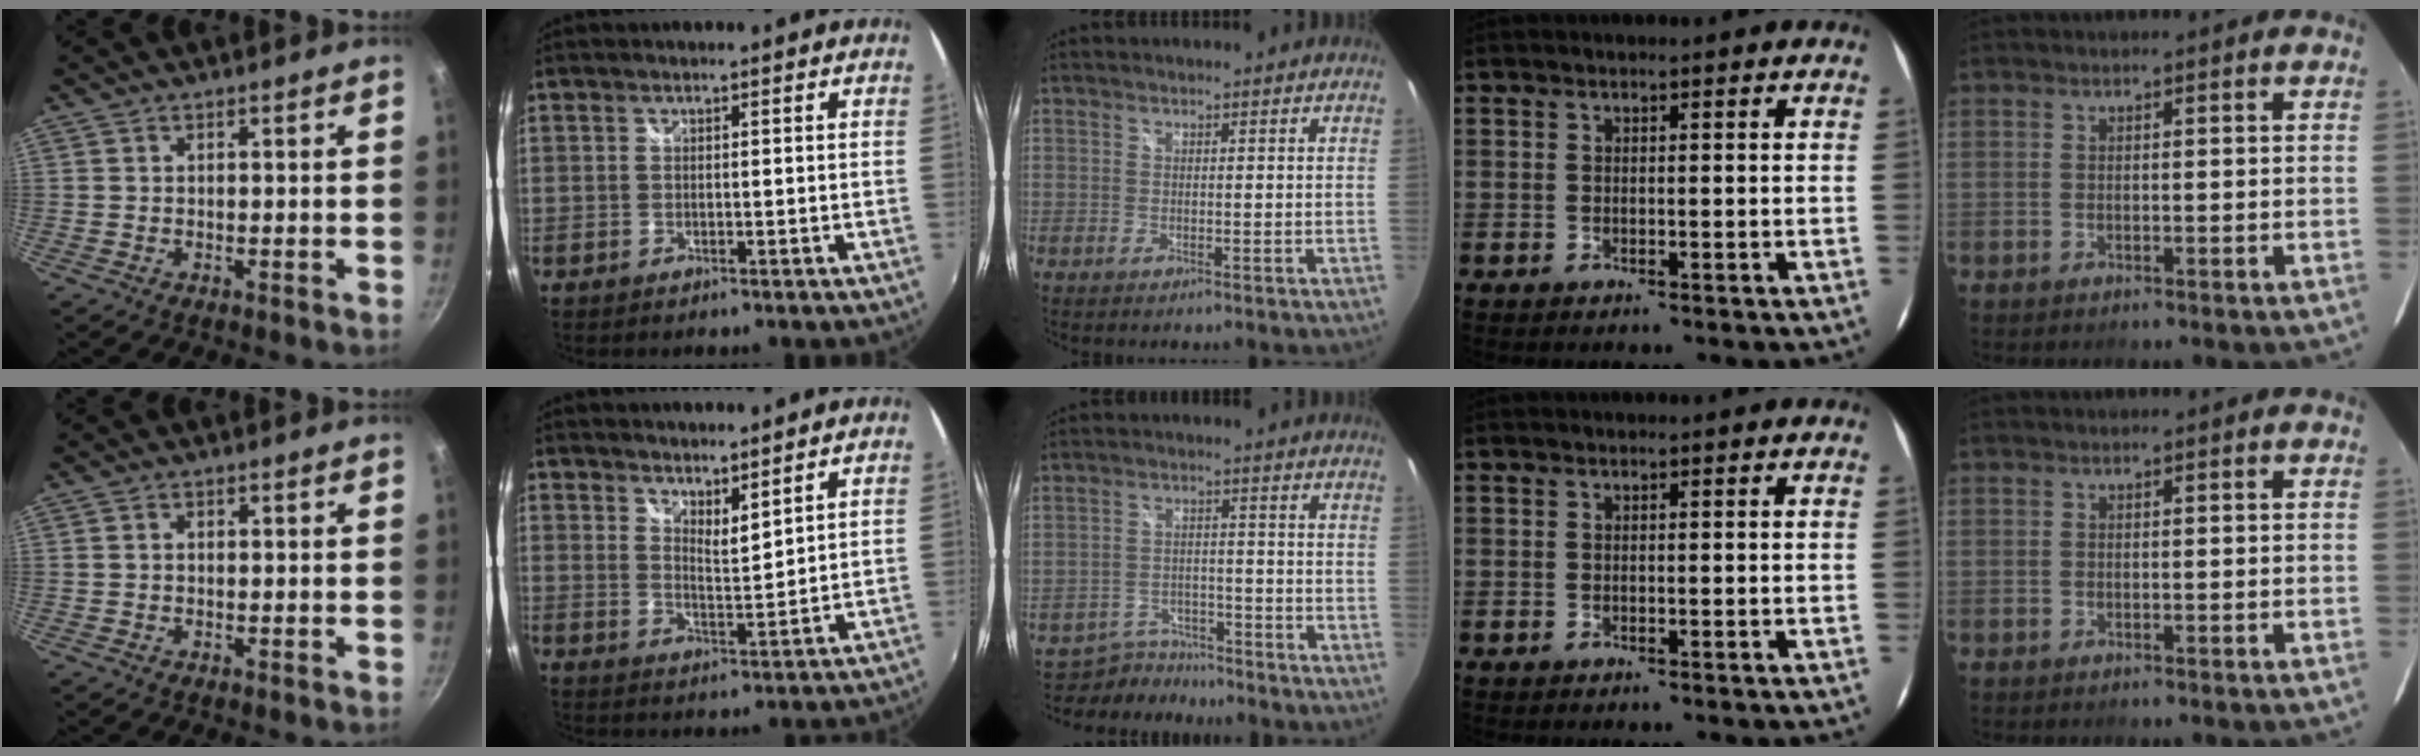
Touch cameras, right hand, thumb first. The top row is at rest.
{"thumb": {"total": 0.8, "force": [0.0, 0.6, 0.5], "torque": [-0.008, 0.005, 0.000]}, "index": {"total": 5.2, "force": [4.7, 0.9, 2.1], "torque": [-0.029, -0.006, 0.076]}, "middle": {"total": 6.2, "force": [-5.8, 2.3, -0.2], "torque": [-0.015, 0.010, -0.093]}}